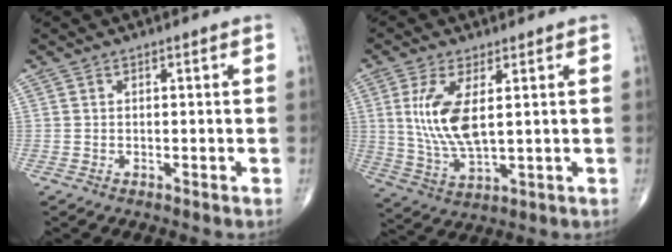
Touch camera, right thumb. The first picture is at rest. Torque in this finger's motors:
{"motor_torque": [-0.25, 0.58, 1.15, 0.30, 0.10]}